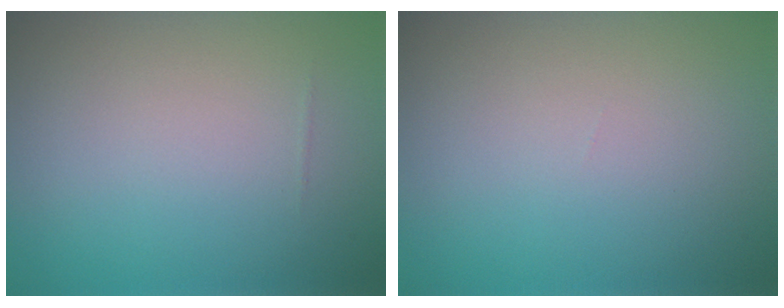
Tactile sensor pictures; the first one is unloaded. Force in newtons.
{"total": 0.0}